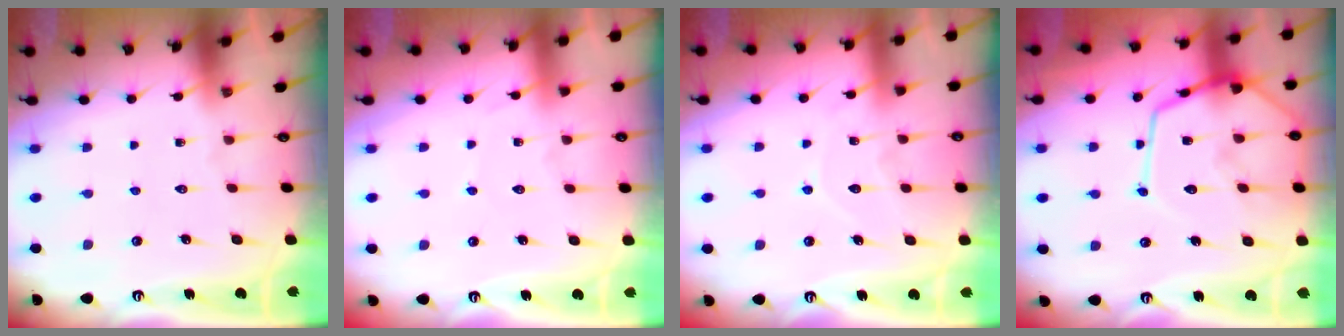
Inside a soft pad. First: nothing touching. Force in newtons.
{"total": 1.9, "press": 1.9, "slide": 0.2}
{"total": 7.3, "press": 7.3, "slide": 0.8}
{"total": 15.9, "press": 15.9, "slide": 1.4}